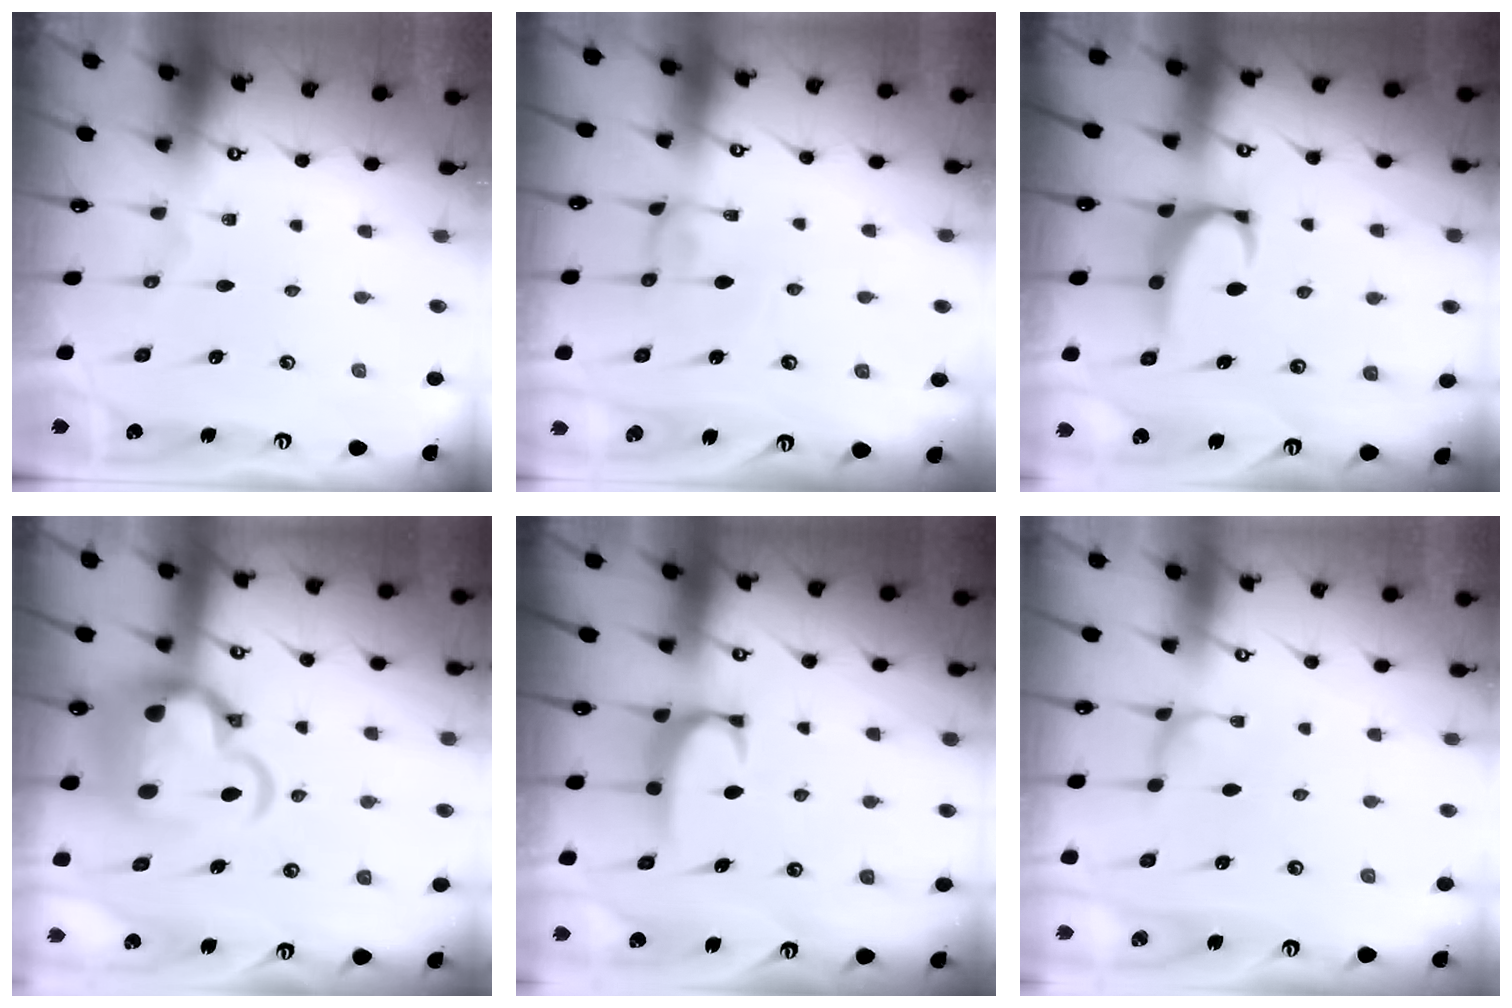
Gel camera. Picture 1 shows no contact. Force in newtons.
{"total": 0.8, "press": 0.7, "slide": 0.1}
{"total": 3.0, "press": 2.8, "slide": 1.0}
{"total": 9.8, "press": 9.6, "slide": 2.3}
{"total": 1.8, "press": 1.8, "slide": 0.5}
{"total": 1.9, "press": 1.8, "slide": 0.5}